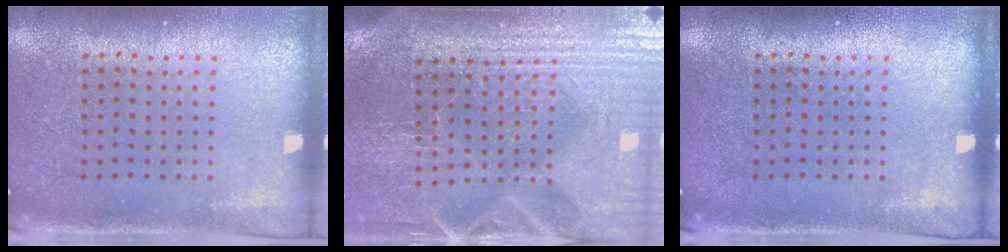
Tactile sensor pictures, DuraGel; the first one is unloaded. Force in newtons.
{"total": 4.2, "press": 3.8, "slide": 1.7}
{"total": 0.0}